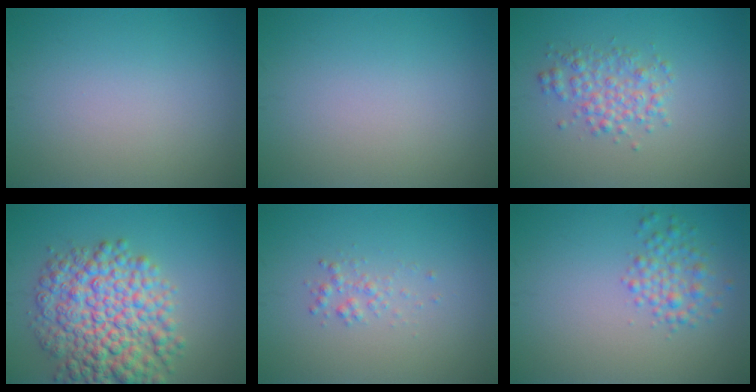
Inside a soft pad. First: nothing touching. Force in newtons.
{"total": 0.0}
{"total": 2.8, "press": 2.8, "slide": 0.0}
{"total": 9.5, "press": 9.5, "slide": 0.2}
{"total": 1.1, "press": 1.1, "slide": 0.1}
{"total": 2.5, "press": 2.5, "slide": 0.0}